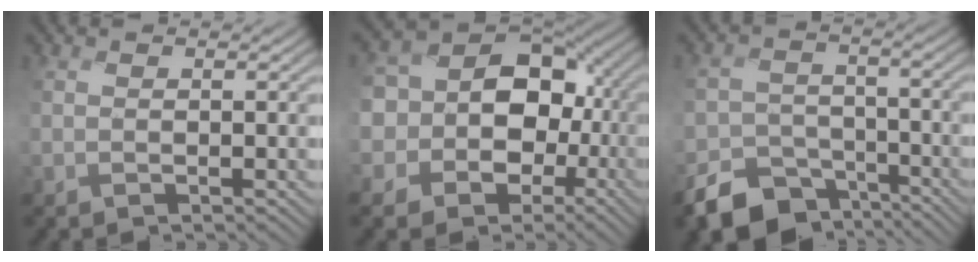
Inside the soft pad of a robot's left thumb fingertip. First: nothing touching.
{"total": 13.6, "force": [-0.7, 11.0, 7.9], "torque": [-0.169, -0.011, -0.018]}
{"total": 10.1, "force": [-7.6, 6.0, 2.9], "torque": [-0.049, -0.020, -0.126]}